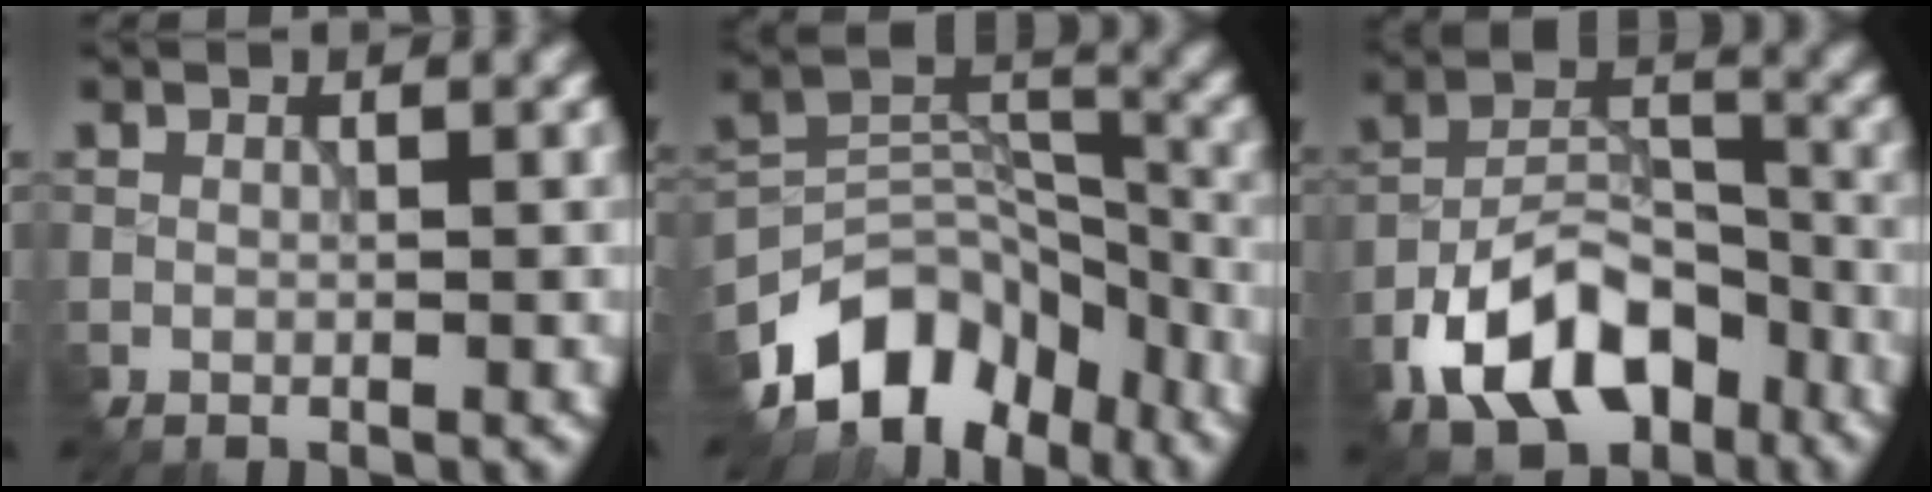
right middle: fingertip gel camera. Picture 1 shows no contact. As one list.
[{"total": 9.1, "force": [-6.7, 5.4, 3.0], "torque": [-0.046, 0.010, -0.123]}, {"total": 8.3, "force": [-5.4, 4.5, 4.4], "torque": [-0.086, 0.012, -0.100]}]